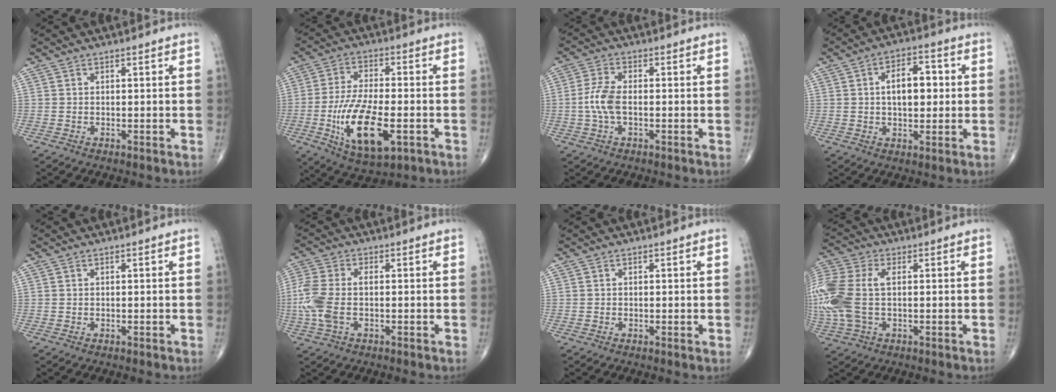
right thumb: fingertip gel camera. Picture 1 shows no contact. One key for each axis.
{"total": 15.2, "fx": -4.4, "fy": 6.1, "fz": 13.1, "tx": -0.245, "ty": 0.000, "tz": -0.069}
{"total": 5.4, "fx": -0.8, "fy": 2.4, "fz": 4.7, "tx": -0.117, "ty": 0.011, "tz": -0.019}
{"total": 8.7, "fx": 0.9, "fy": 4.8, "fz": 7.2, "tx": -0.090, "ty": 0.010, "tz": 0.012}
{"total": 0.0}
{"total": 8.8, "fx": -1.1, "fy": 4.6, "fz": 7.3, "tx": -0.199, "ty": 0.012, "tz": -0.026}
{"total": 0.0}
{"total": 16.2, "fx": 0.4, "fy": 9.5, "fz": 13.1, "tx": -0.360, "ty": 0.011, "tz": 0.011}